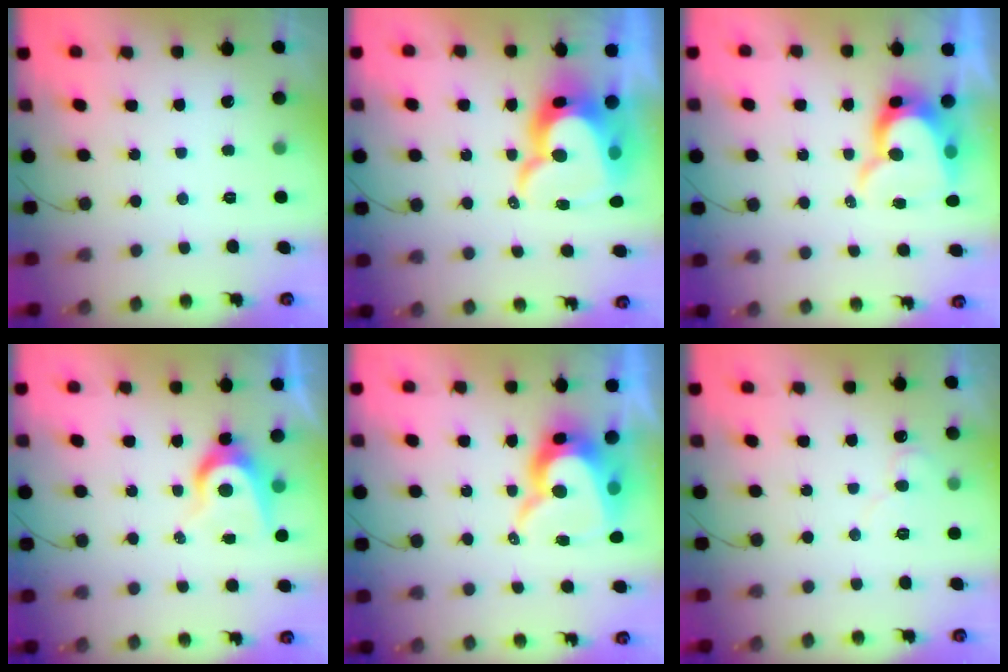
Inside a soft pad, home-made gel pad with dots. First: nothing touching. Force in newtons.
{"total": 18.6, "press": 18.6, "slide": 1.3}
{"total": 12.5, "press": 12.5, "slide": 1.1}
{"total": 7.4, "press": 7.4, "slide": 0.7}
{"total": 14.5, "press": 14.4, "slide": 0.9}
{"total": 5.9, "press": 5.8, "slide": 0.5}